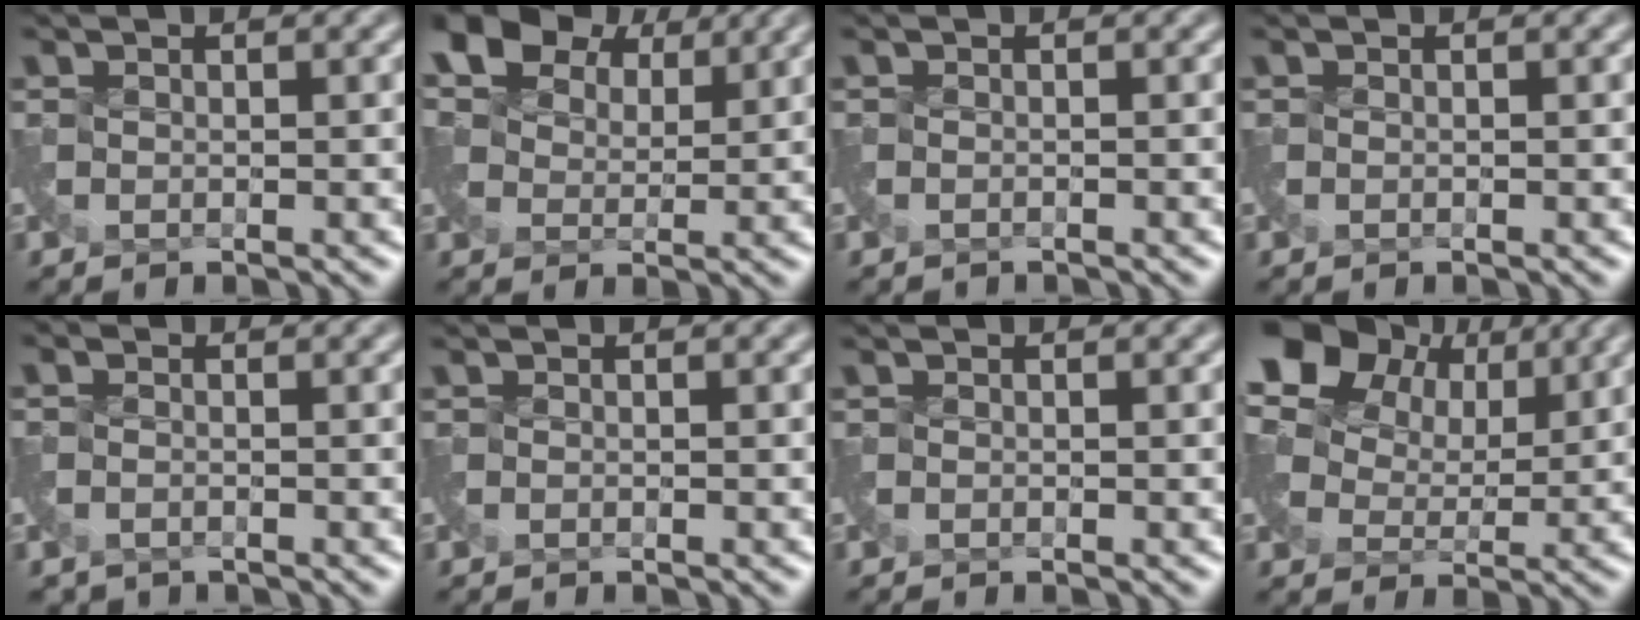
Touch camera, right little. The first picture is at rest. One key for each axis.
{"total": 11.0, "fx": 7.1, "fy": 6.4, "fz": 5.5, "tx": -0.112, "ty": 0.029, "tz": 0.110}
{"total": 0.7, "fx": -0.7, "fy": 0.1, "fz": -0.1, "tx": 0.001, "ty": -0.009, "tz": -0.018}
{"total": 0.0}
{"total": 1.4, "fx": -1.3, "fy": 0.4, "fz": -0.4, "tx": 0.009, "ty": -0.013, "tz": -0.029}
{"total": 0.7, "fx": -0.6, "fy": -0.4, "fz": -0.2, "tx": 0.001, "ty": -0.011, "tz": -0.015}
{"total": 0.8, "fx": -0.7, "fy": -0.4, "fz": -0.2, "tx": -0.001, "ty": -0.013, "tz": -0.018}
{"total": 12.8, "fx": 7.1, "fy": 7.7, "fz": 7.4, "tx": -0.162, "ty": 0.039, "tz": 0.107}